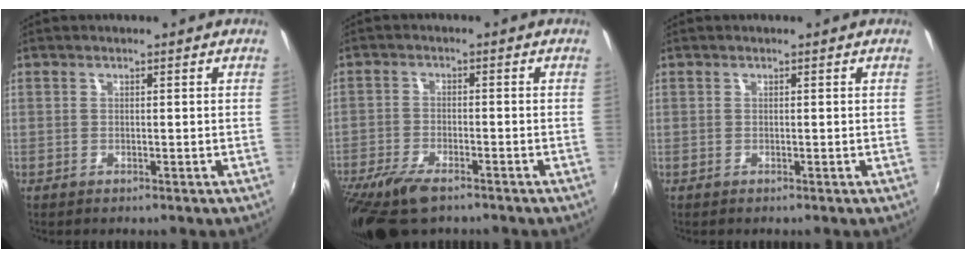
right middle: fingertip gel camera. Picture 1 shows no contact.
{"total": 11.8, "force": [-8.4, 4.4, 7.1], "torque": [-0.172, -0.038, -0.156]}
{"total": 0.0}